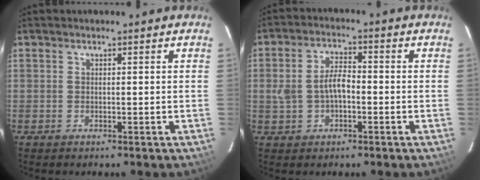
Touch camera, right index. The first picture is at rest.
{"total": 6.3, "force": [-1.0, 3.6, 5.0], "torque": [-0.103, 0.013, -0.013]}